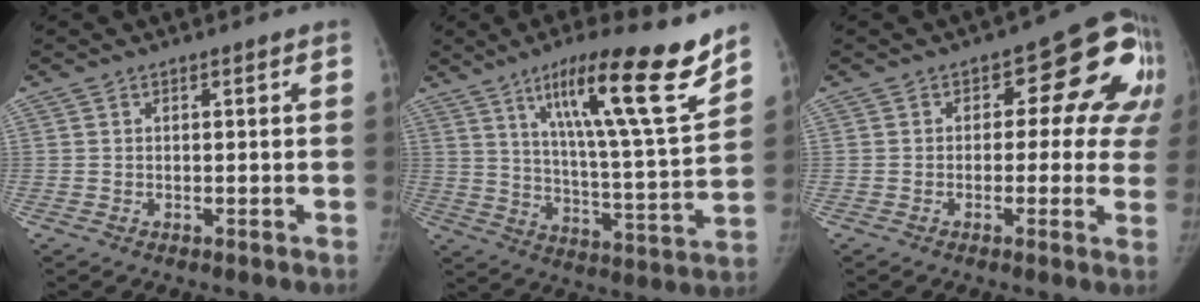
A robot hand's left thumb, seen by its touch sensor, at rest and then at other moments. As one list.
[{"total": 20.9, "force": [13.5, 2.2, 15.9], "torque": [-0.222, -0.064, 0.217]}, {"total": 13.7, "force": [2.6, 8.3, 10.5], "torque": [-0.061, 0.013, 0.018]}]